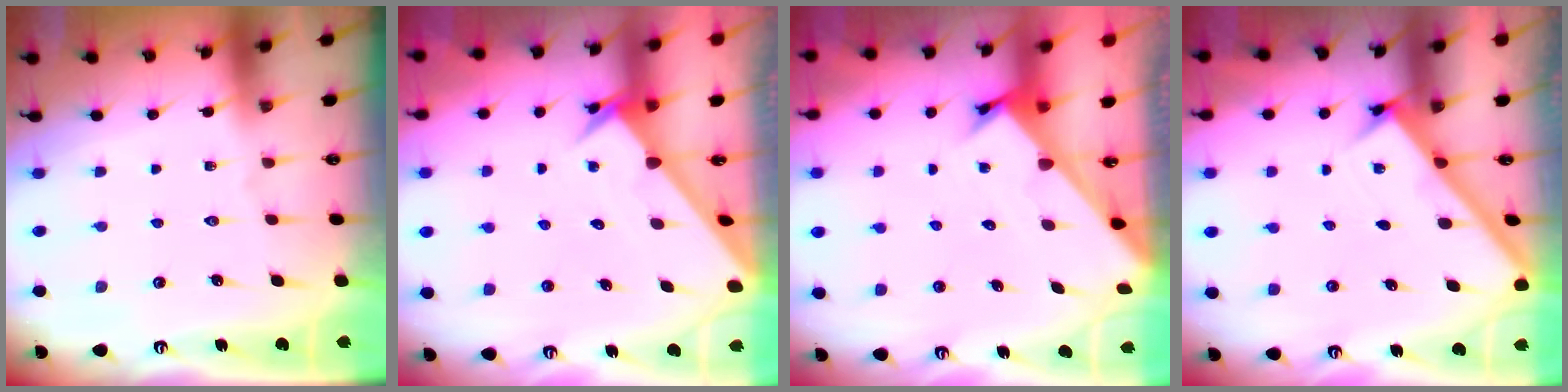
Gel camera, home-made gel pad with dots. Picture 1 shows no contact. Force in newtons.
{"total": 2.9, "press": 2.9, "slide": 0.1}
{"total": 2.3, "press": 2.3, "slide": 0.2}
{"total": 2.3, "press": 2.3, "slide": 0.3}